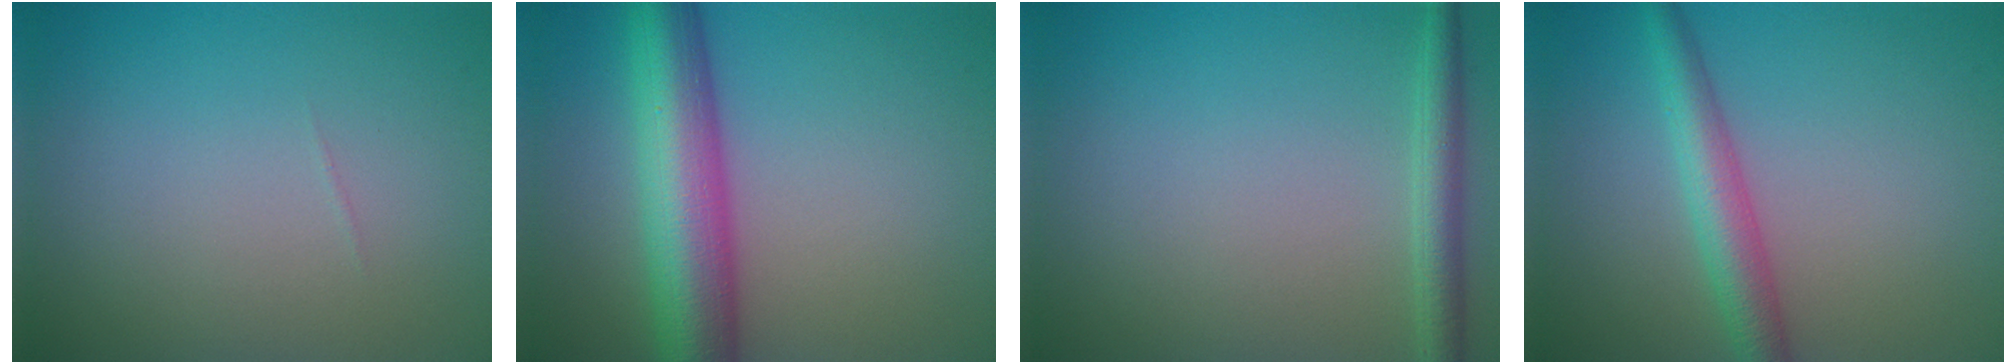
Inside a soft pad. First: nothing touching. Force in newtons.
{"total": 9.3, "press": 9.3, "slide": 0.2}
{"total": 2.3, "press": 2.3, "slide": 0.1}
{"total": 3.9, "press": 3.9, "slide": 0.2}